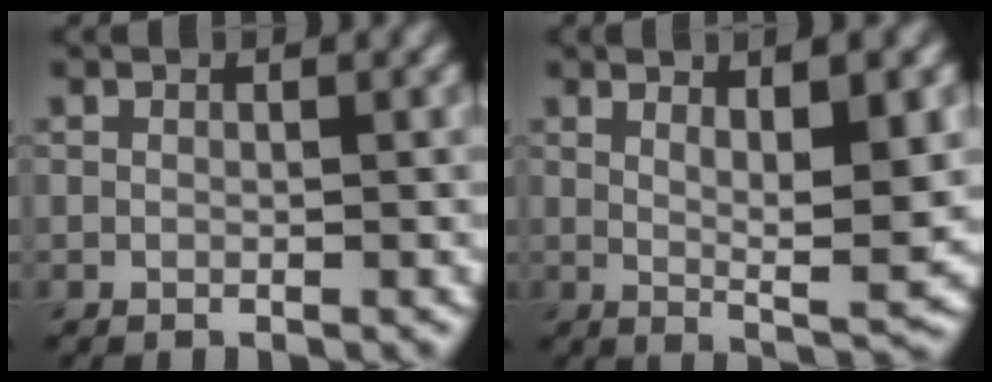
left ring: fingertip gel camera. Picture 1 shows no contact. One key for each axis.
{"total": 6.4, "fx": 1.5, "fy": 1.3, "fz": 6.1, "tx": -0.083, "ty": -0.009, "tz": 0.026}